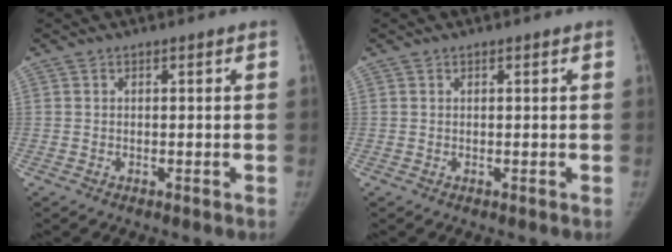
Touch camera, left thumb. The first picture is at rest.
{"total": 0.0}